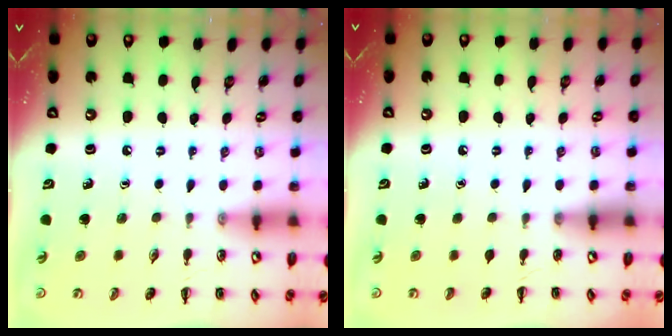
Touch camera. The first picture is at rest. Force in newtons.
{"total": 0.0}